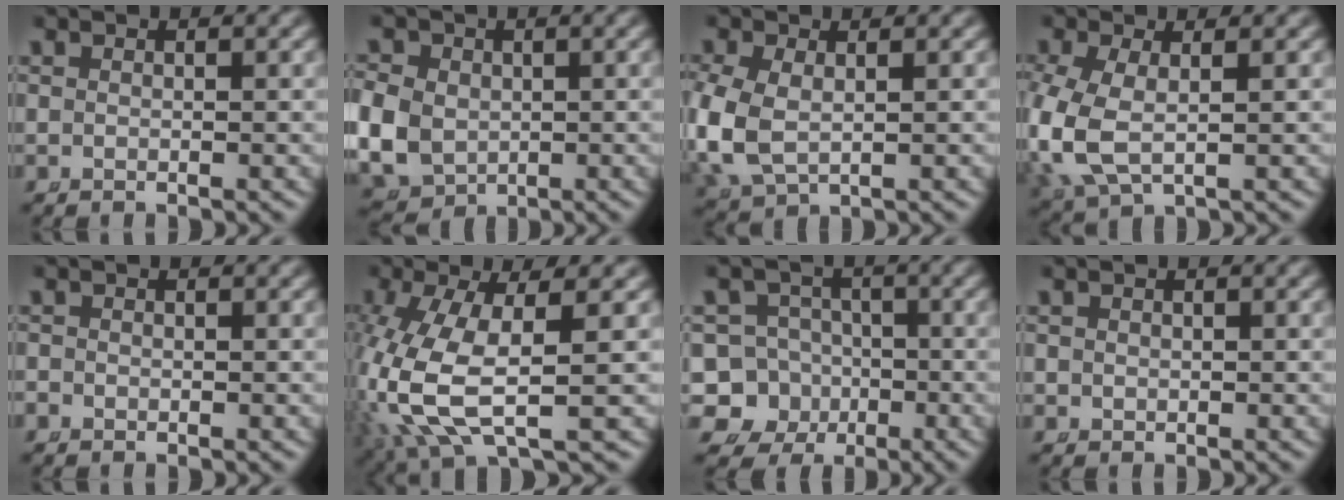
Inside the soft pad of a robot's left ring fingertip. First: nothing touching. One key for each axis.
{"total": 7.7, "fx": -1.3, "fy": 6.8, "fz": 3.4, "tx": -0.099, "ty": -0.042, "tz": -0.005}
{"total": 5.0, "fx": -0.3, "fy": 3.9, "fz": 3.1, "tx": -0.109, "ty": -0.027, "tz": 0.016}
{"total": 6.4, "fx": -0.7, "fy": 4.6, "fz": 4.4, "tx": -0.145, "ty": -0.033, "tz": 0.009}
{"total": 1.0, "fx": -0.5, "fy": 0.9, "fz": 0.1, "tx": -0.009, "ty": -0.007, "tz": -0.009}
{"total": 8.1, "fx": -0.5, "fy": 4.4, "fz": 6.7, "tx": -0.184, "ty": -0.036, "tz": 0.013}
{"total": 15.2, "fx": -4.1, "fy": 14.2, "fz": 3.5, "tx": -0.106, "ty": -0.081, "tz": -0.068}
{"total": 1.0, "fx": 0.1, "fy": 0.9, "fz": 0.2, "tx": -0.011, "ty": -0.010, "tz": 0.007}